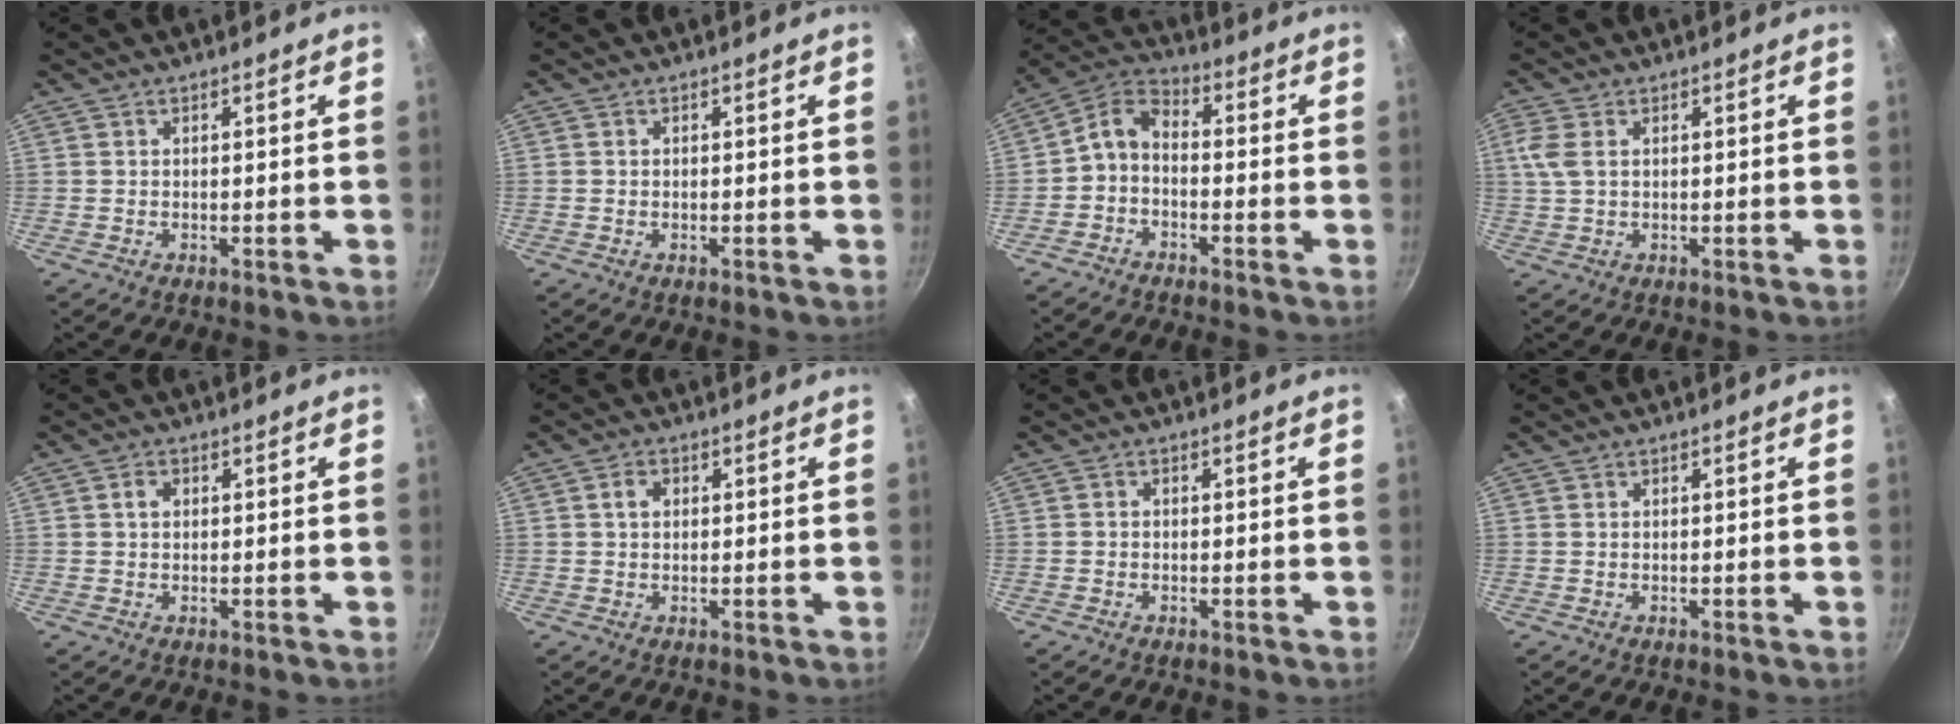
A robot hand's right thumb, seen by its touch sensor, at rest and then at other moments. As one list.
[{"total": 0.0}, {"total": 6.1, "force": [-1.9, 3.9, 4.3], "torque": [-0.087, 0.045, -0.050]}, {"total": 3.8, "force": [0.9, 2.3, 2.9], "torque": [-0.069, 0.005, 0.019]}, {"total": 1.7, "force": [0.3, 1.3, 1.1], "torque": [-0.013, 0.006, 0.005]}, {"total": 2.3, "force": [0.4, 1.8, 1.4], "torque": [-0.015, 0.005, 0.006]}, {"total": 0.7, "force": [-0.3, 0.5, 0.3], "torque": [-0.006, 0.003, -0.008]}, {"total": 0.0}]